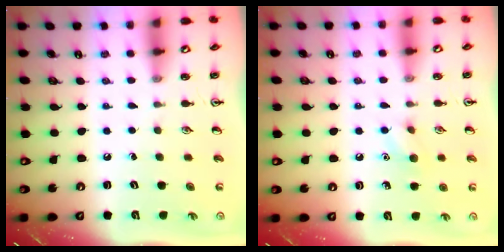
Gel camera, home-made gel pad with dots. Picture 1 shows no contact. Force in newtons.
{"total": 6.4, "press": 6.2, "slide": 1.4}